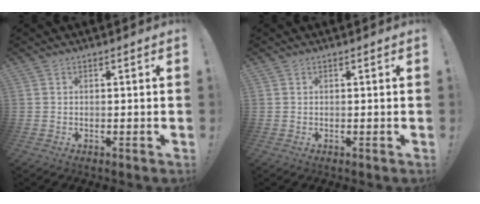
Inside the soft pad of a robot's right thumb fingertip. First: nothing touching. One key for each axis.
{"total": 0.0}